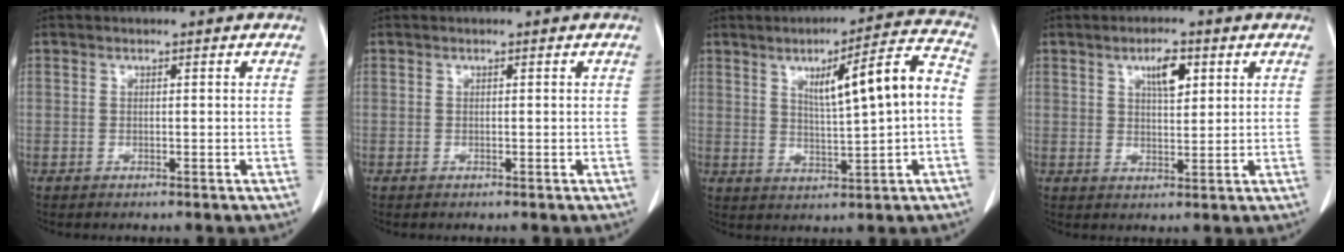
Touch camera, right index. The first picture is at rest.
{"total": 0.0}
{"total": 10.8, "force": [1.2, 0.6, 10.7], "torque": [-0.161, 0.018, 0.024]}
{"total": 4.6, "force": [2.2, 1.4, 3.8], "torque": [-0.066, -0.001, 0.037]}